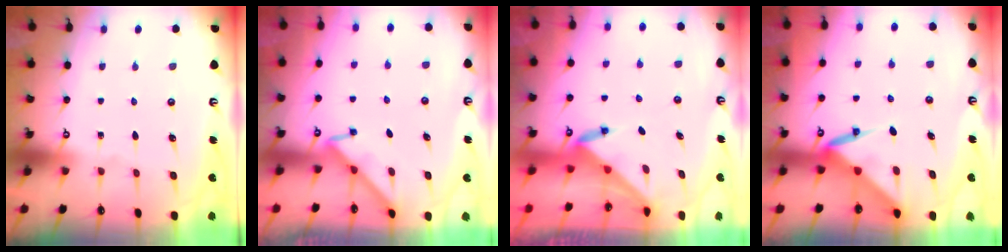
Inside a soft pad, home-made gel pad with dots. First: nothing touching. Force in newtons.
{"total": 3.3, "press": 3.2, "slide": 0.6}
{"total": 3.5, "press": 3.4, "slide": 0.4}
{"total": 6.5, "press": 6.5, "slide": 0.8}